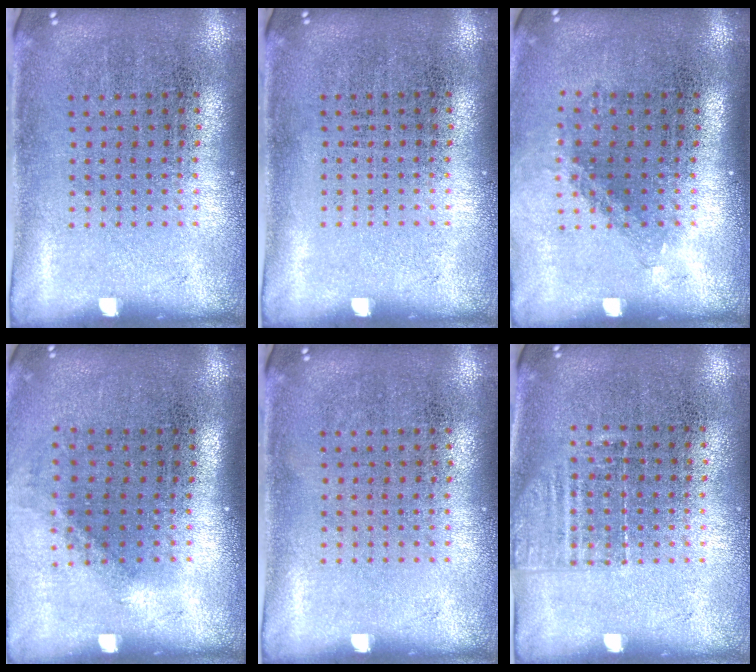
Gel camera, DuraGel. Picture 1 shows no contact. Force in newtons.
{"total": 0.0}
{"total": 1.4, "press": 1.0, "slide": 1.0}
{"total": 1.3, "press": 0.9, "slide": 0.9}
{"total": 0.0}
{"total": 1.3, "press": 1.1, "slide": 0.6}